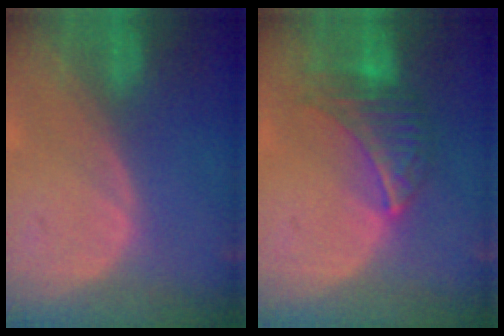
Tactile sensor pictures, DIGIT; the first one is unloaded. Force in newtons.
{"total": 6.8, "press": 6.7, "slide": 1.4}